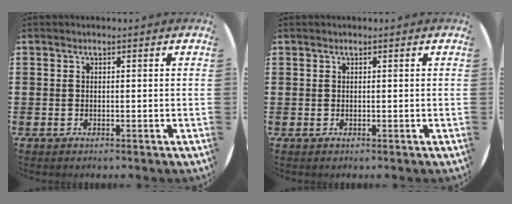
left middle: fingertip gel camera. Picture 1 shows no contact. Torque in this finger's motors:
{"motor_torque": [-1.26, 0.06, -1.01, -0.21]}